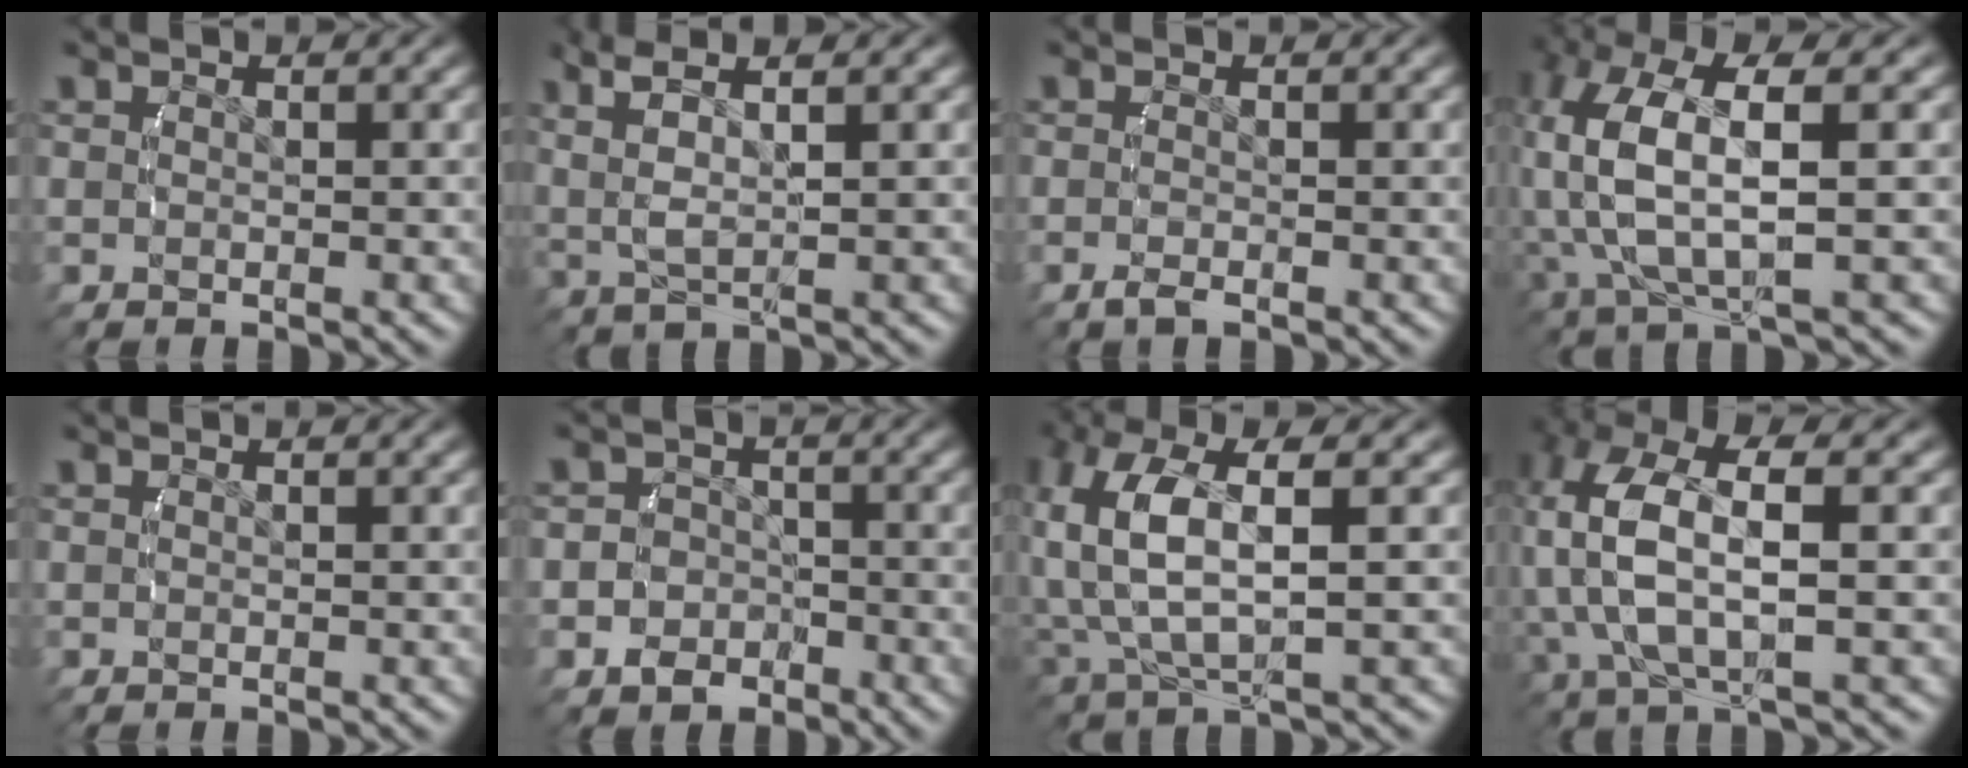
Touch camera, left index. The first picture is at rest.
{"total": 5.9, "force": [2.5, 2.7, 4.6], "torque": [-0.101, 0.014, 0.038]}
{"total": 1.1, "force": [-0.8, -0.2, 0.7], "torque": [-0.020, -0.002, -0.015]}
{"total": 9.4, "force": [0.9, 5.7, 7.5], "torque": [-0.189, -0.024, 0.025]}
{"total": 0.0}
{"total": 6.2, "force": [-2.2, 5.7, 1.1], "torque": [-0.035, -0.014, -0.045]}
{"total": 8.1, "force": [0.9, 4.6, 6.6], "torque": [-0.165, -0.017, 0.029]}
{"total": 8.5, "force": [1.1, 5.0, 6.8], "torque": [-0.176, -0.020, 0.025]}